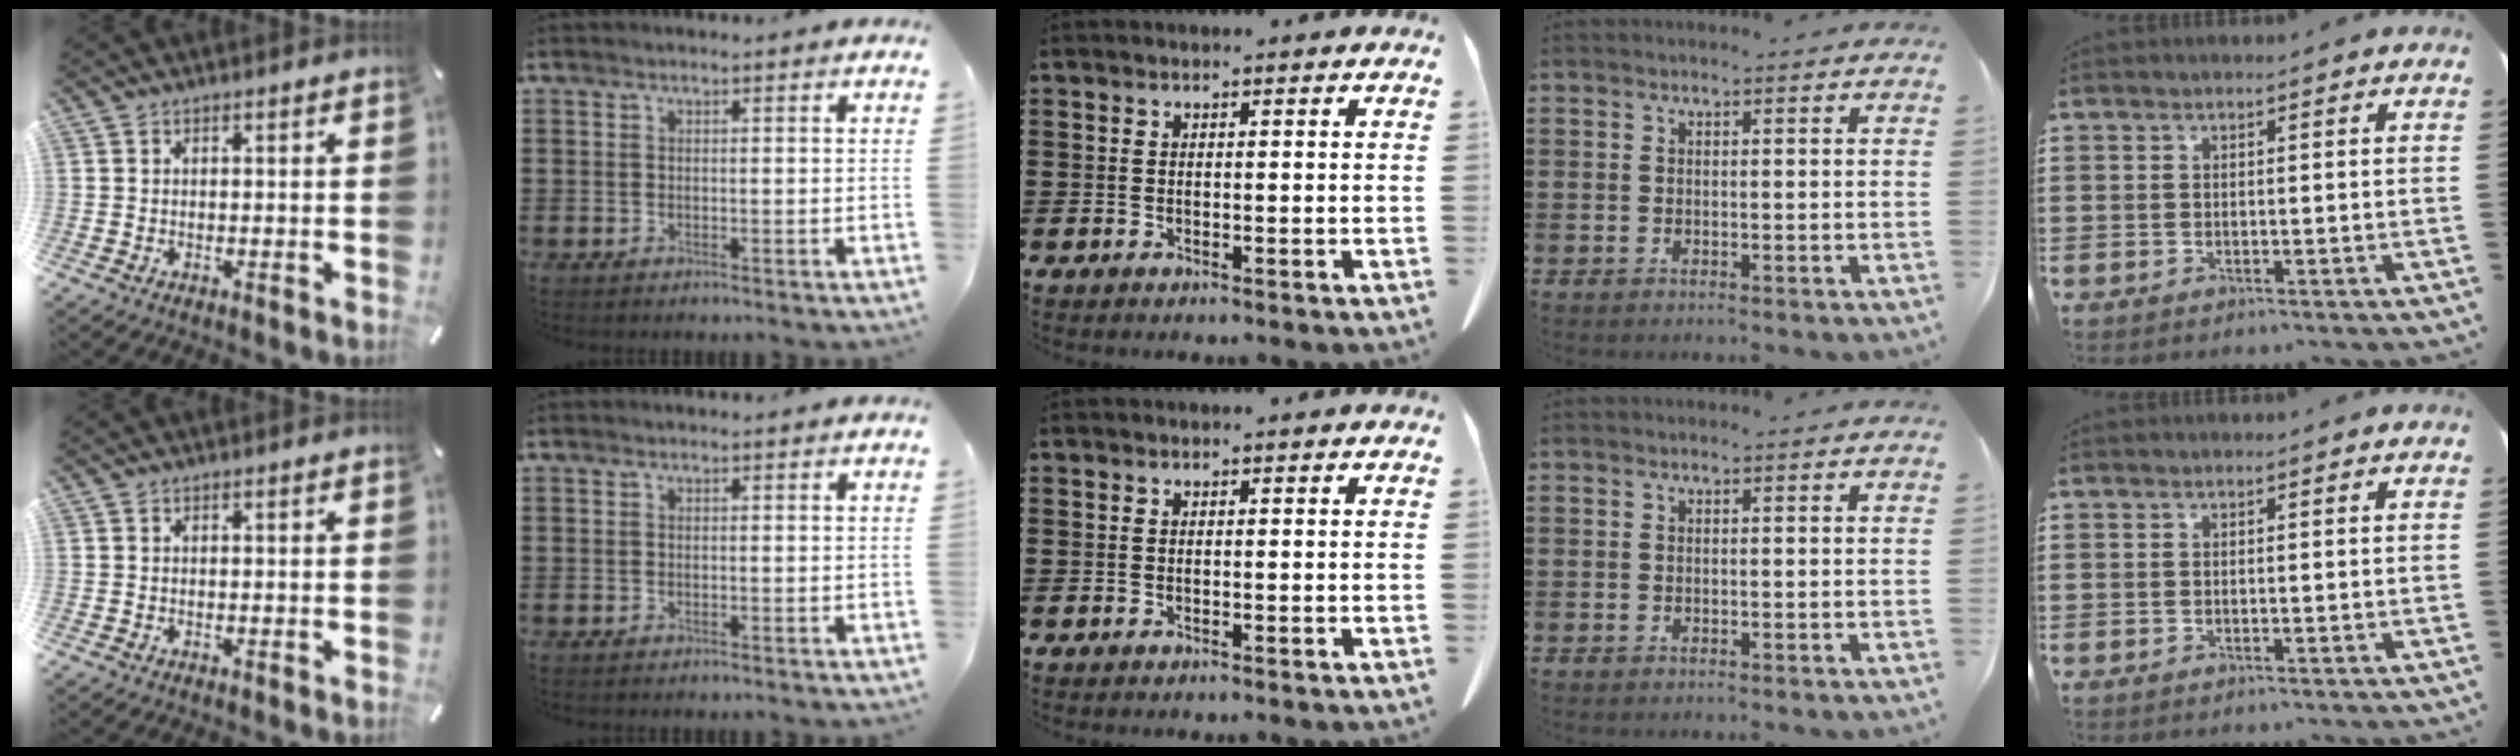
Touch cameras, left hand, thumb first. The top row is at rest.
{}